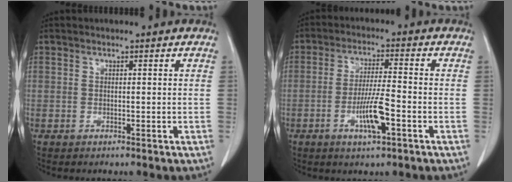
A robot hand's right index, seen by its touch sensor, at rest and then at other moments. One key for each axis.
{"total": 7.0, "fx": -2.7, "fy": 0.6, "fz": 6.5, "tx": -0.124, "ty": -0.005, "tz": -0.048}